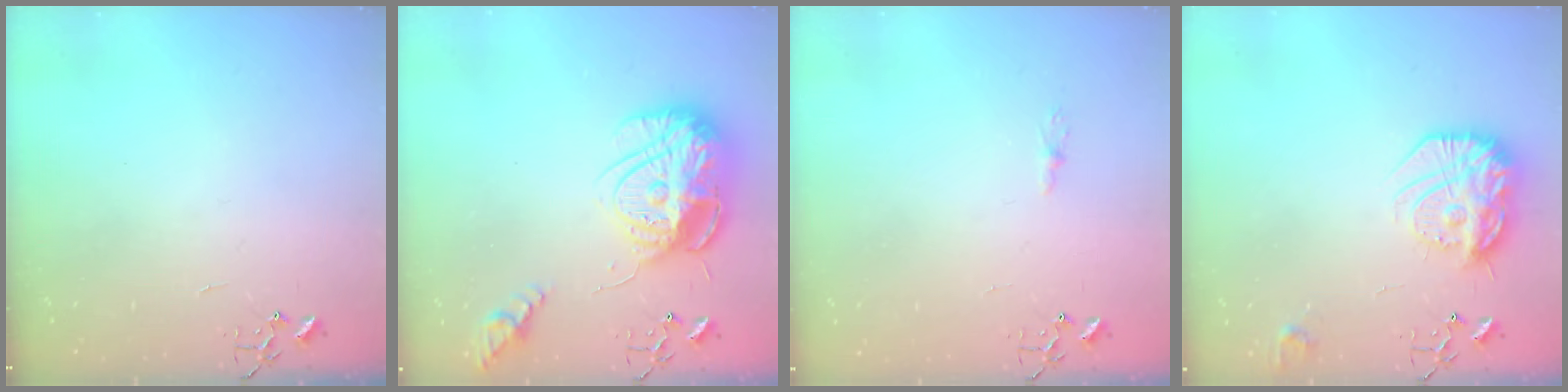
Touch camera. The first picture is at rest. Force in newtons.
{"total": 24.2, "press": 24.1, "slide": 2.0}
{"total": 4.0, "press": 4.0, "slide": 0.4}
{"total": 19.0, "press": 18.9, "slide": 1.4}